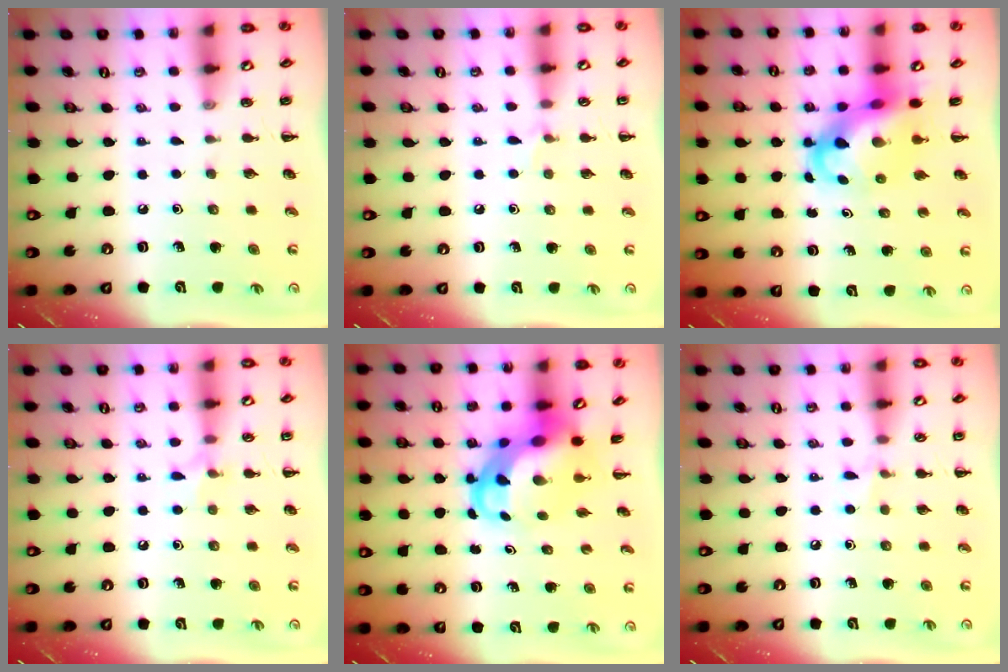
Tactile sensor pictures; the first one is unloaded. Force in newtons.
{"total": 4.5, "press": 4.3, "slide": 1.6}
{"total": 7.7, "press": 7.4, "slide": 2.3}
{"total": 4.9, "press": 4.7, "slide": 1.3}
{"total": 7.1, "press": 6.8, "slide": 1.9}
{"total": 4.2, "press": 4.0, "slide": 1.2}